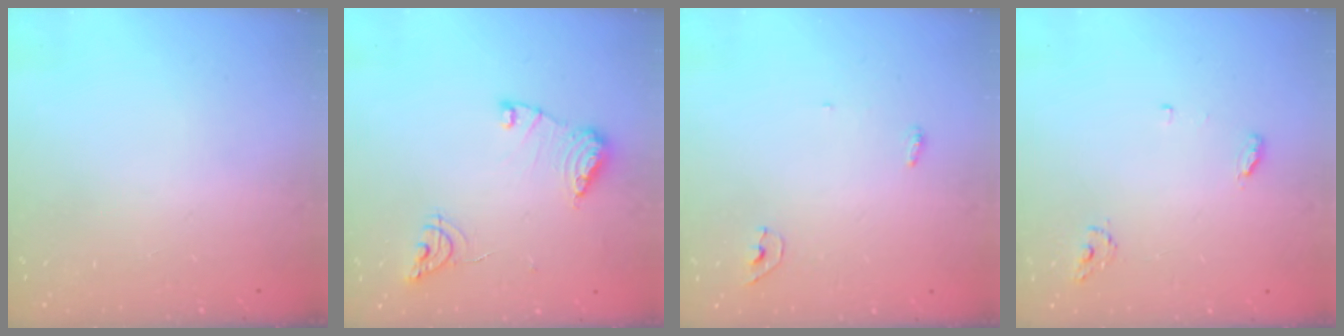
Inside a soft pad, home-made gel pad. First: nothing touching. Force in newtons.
{"total": 11.5, "press": 11.4, "slide": 1.0}
{"total": 6.4, "press": 4.1, "slide": 4.9}
{"total": 5.1, "press": 5.1, "slide": 0.4}